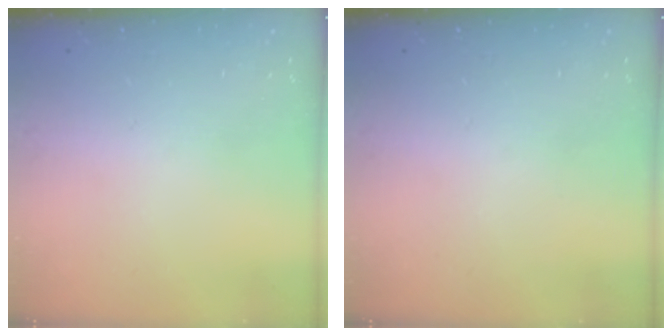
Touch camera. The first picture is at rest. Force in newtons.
{"total": 0.0}